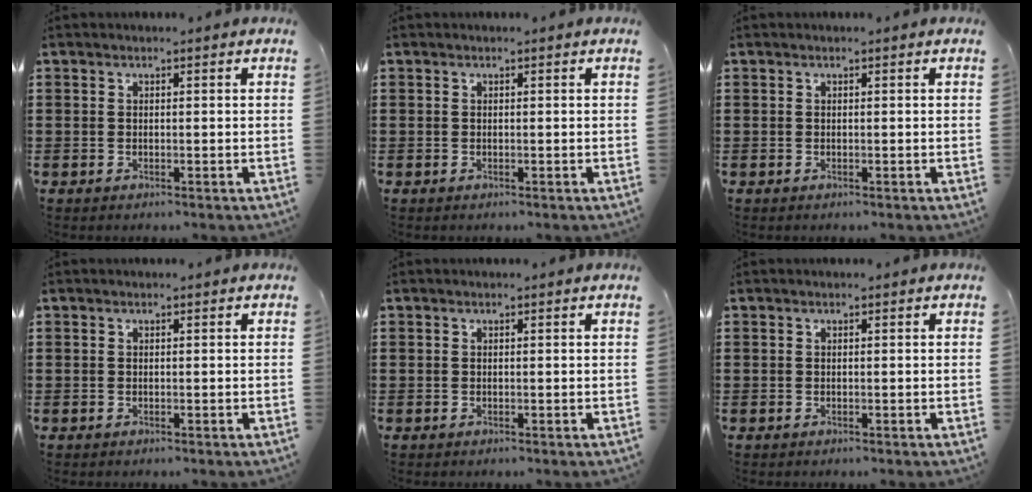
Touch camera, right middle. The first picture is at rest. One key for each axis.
{"total": 0.0}
{"total": 0.0}
{"total": 0.0}
{"total": 0.0}
{"total": 0.0}